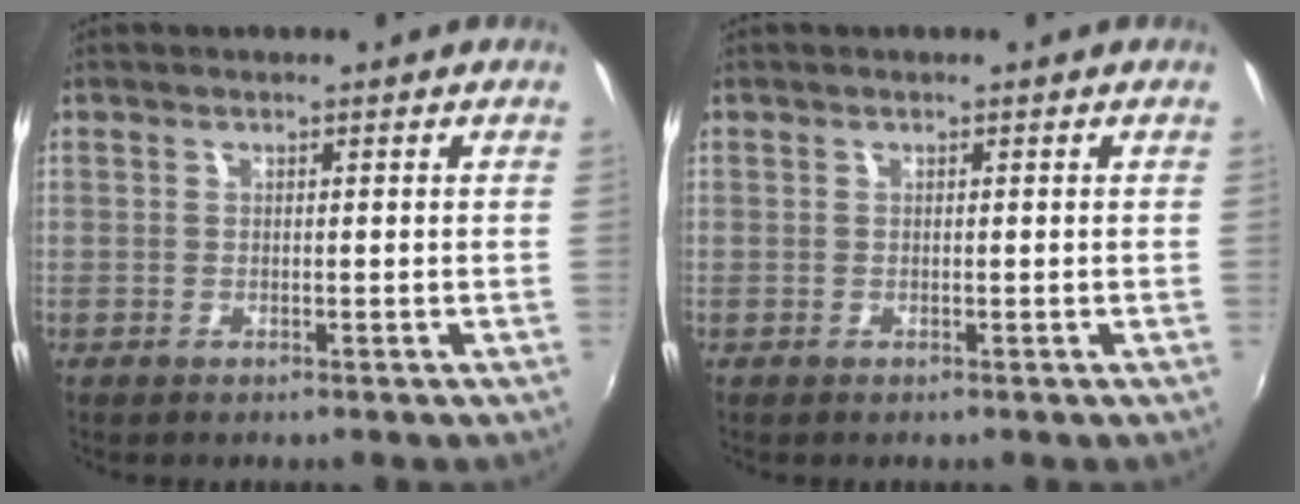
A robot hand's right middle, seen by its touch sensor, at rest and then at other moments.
{"total": 0.0}